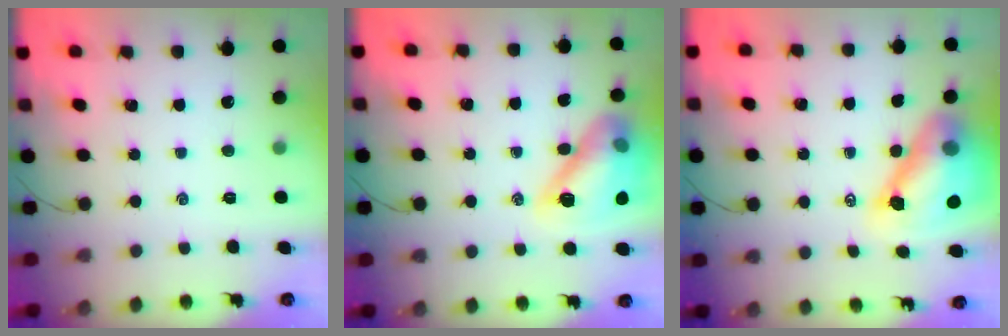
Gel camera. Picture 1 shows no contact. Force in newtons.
{"total": 16.8, "press": 16.7, "slide": 1.9}
{"total": 14.8, "press": 14.1, "slide": 4.4}